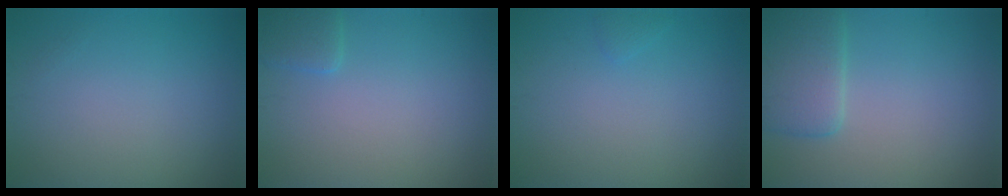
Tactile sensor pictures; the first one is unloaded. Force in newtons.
{"total": 1.5, "press": 1.5, "slide": 0.1}
{"total": 0.5, "press": 0.5, "slide": 0.0}
{"total": 3.7, "press": 3.7, "slide": 0.3}